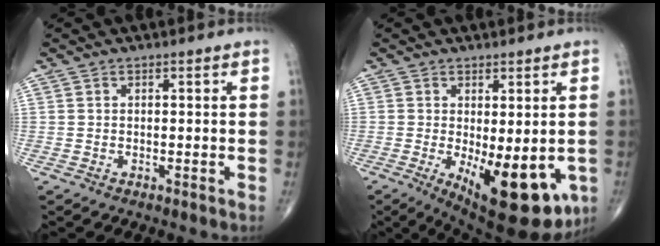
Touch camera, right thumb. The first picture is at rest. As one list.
[{"total": 15.6, "force": [-4.4, 6.5, 13.5], "torque": [-0.162, -0.023, -0.044]}]